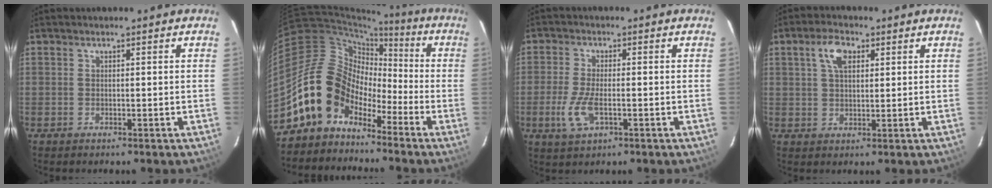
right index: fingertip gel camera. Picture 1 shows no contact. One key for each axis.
{"total": 12.1, "fx": -7.7, "fy": 8.4, "fz": 4.0, "tx": -0.076, "ty": 0.037, "tz": -0.153}
{"total": 6.5, "fx": -2.2, "fy": 2.5, "fz": 5.5, "tx": -0.126, "ty": -0.008, "tz": -0.042}
{"total": 5.3, "fx": 2.2, "fy": 2.8, "fz": 4.0, "tx": -0.074, "ty": 0.013, "tz": 0.040}